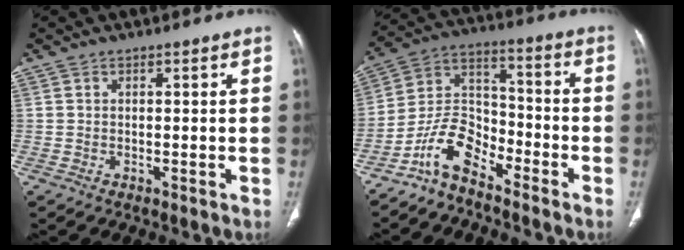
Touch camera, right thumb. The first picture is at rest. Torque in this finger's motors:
{"motor_torque": [0.16, 0.17, 1.06, -0.70, 0.02]}